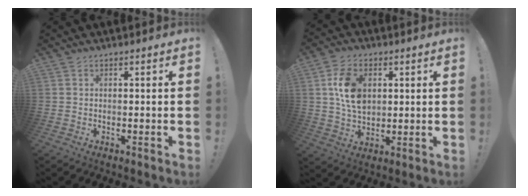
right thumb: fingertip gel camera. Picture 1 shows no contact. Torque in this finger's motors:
{"motor_torque": [1.22, 1.19, 1.25, -1.17, 0.08]}